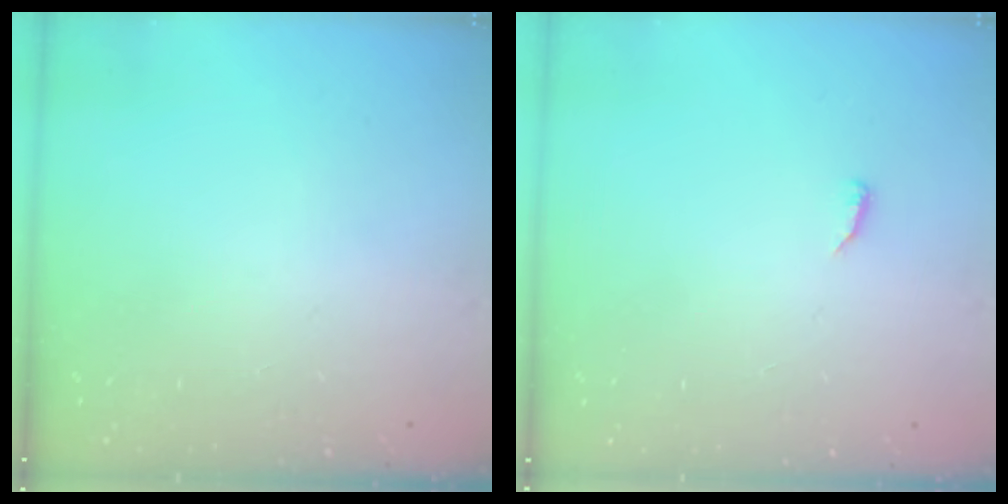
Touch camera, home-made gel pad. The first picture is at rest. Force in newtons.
{"total": 4.3, "press": 4.2, "slide": 0.6}